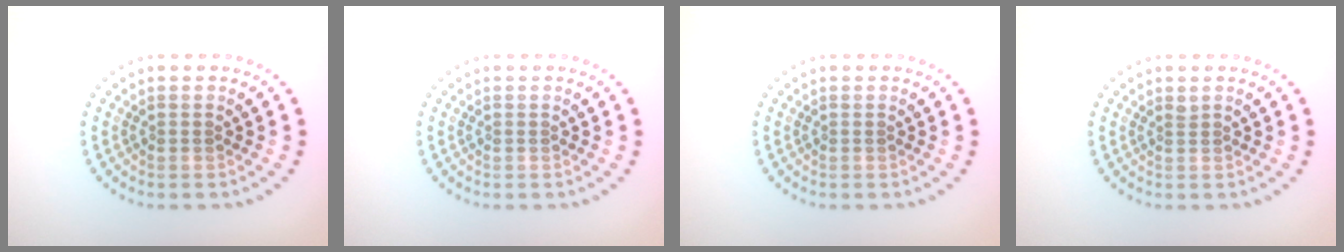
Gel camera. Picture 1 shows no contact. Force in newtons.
{"total": 0.0}
{"total": 0.0}
{"total": 0.5, "press": 0.4, "slide": 0.4}